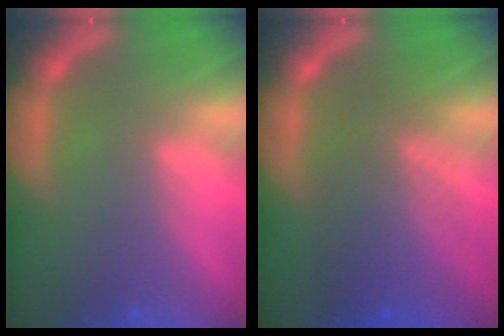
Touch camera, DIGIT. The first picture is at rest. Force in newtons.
{"total": 6.6}